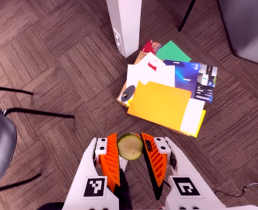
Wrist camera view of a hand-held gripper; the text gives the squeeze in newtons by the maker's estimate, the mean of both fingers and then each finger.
{"total": 9.1, "left": 9.2, "right": 9.1}